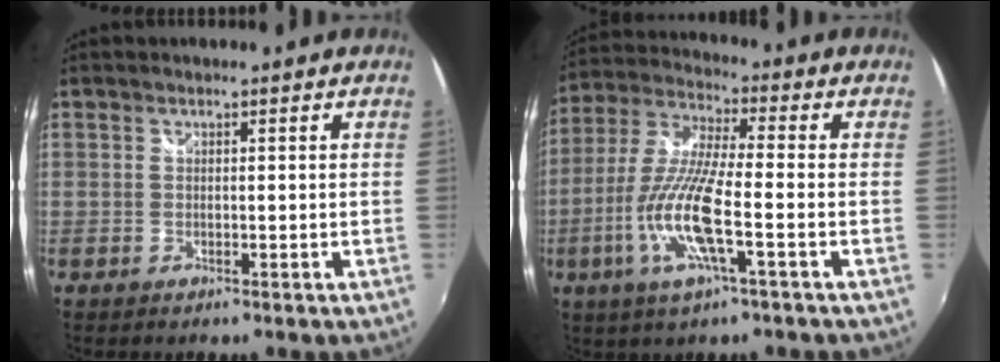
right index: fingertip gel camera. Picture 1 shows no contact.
{"total": 13.7, "force": [-4.4, 1.8, 12.9], "torque": [-0.271, -0.009, -0.089]}